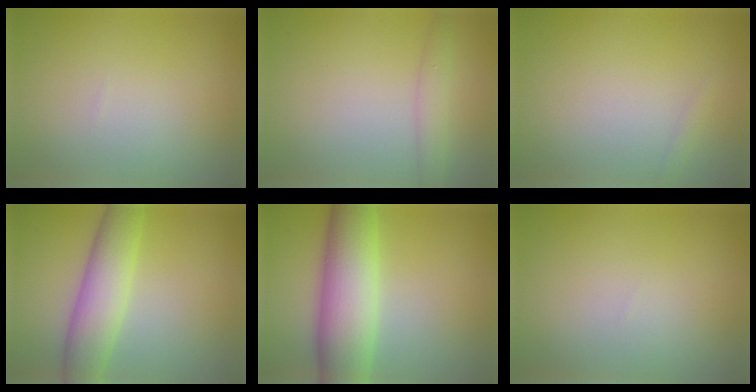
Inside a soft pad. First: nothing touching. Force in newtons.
{"total": 1.7, "press": 1.7, "slide": 0.2}
{"total": 0.6, "press": 0.6, "slide": 0.0}
{"total": 6.1, "press": 6.1, "slide": 0.1}
{"total": 9.0, "press": 9.0, "slide": 0.2}
{"total": 0.0}